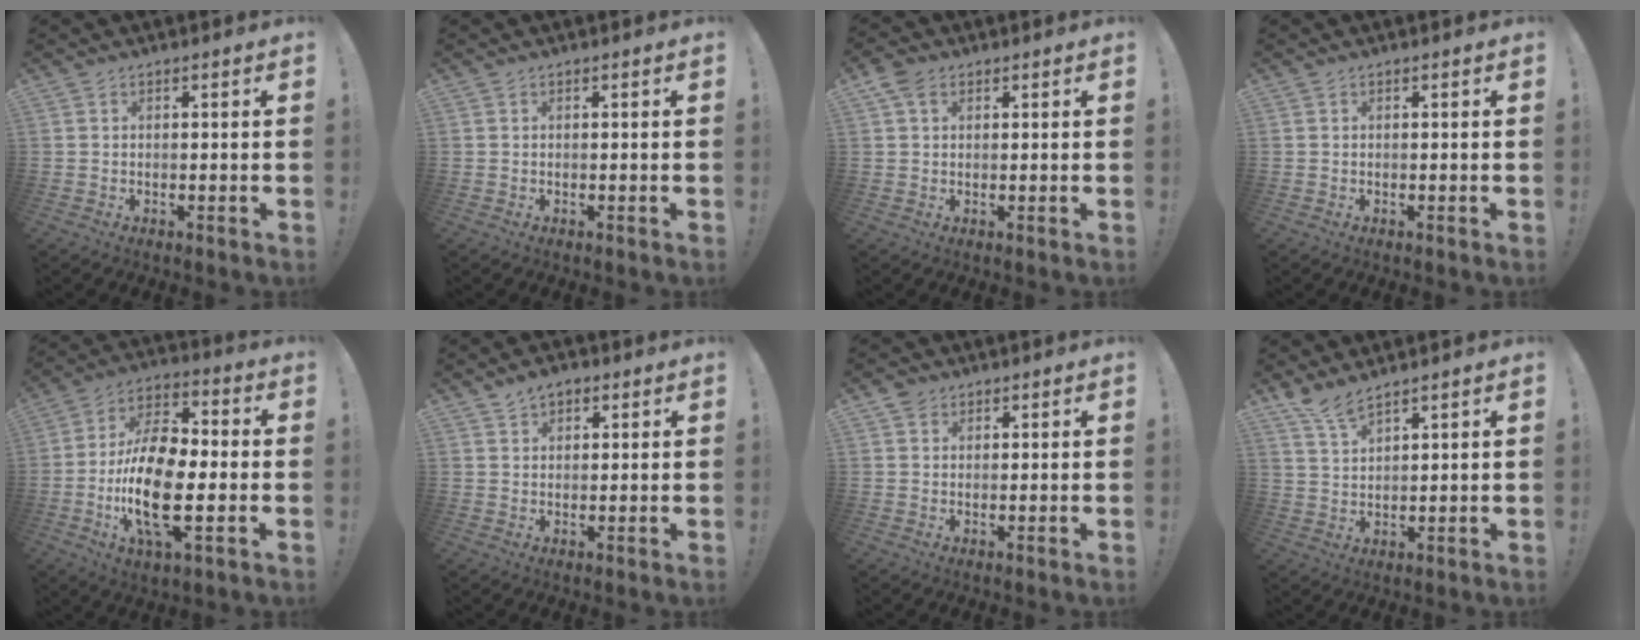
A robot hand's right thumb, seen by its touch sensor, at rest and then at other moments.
{"total": 0.0}
{"total": 4.1, "force": [2.0, 2.8, 2.3], "torque": [-0.037, -0.004, 0.037]}
{"total": 0.0}
{"total": 20.2, "force": [-4.4, 9.6, 17.2], "torque": [-0.339, 0.010, -0.076]}
{"total": 3.4, "force": [2.0, 2.4, 1.4], "torque": [-0.020, -0.005, 0.037]}
{"total": 2.3, "force": [1.4, 1.8, 0.3], "torque": [-0.007, -0.001, 0.026]}
{"total": 5.6, "force": [4.8, 0.8, 2.8], "torque": [-0.059, -0.030, 0.089]}